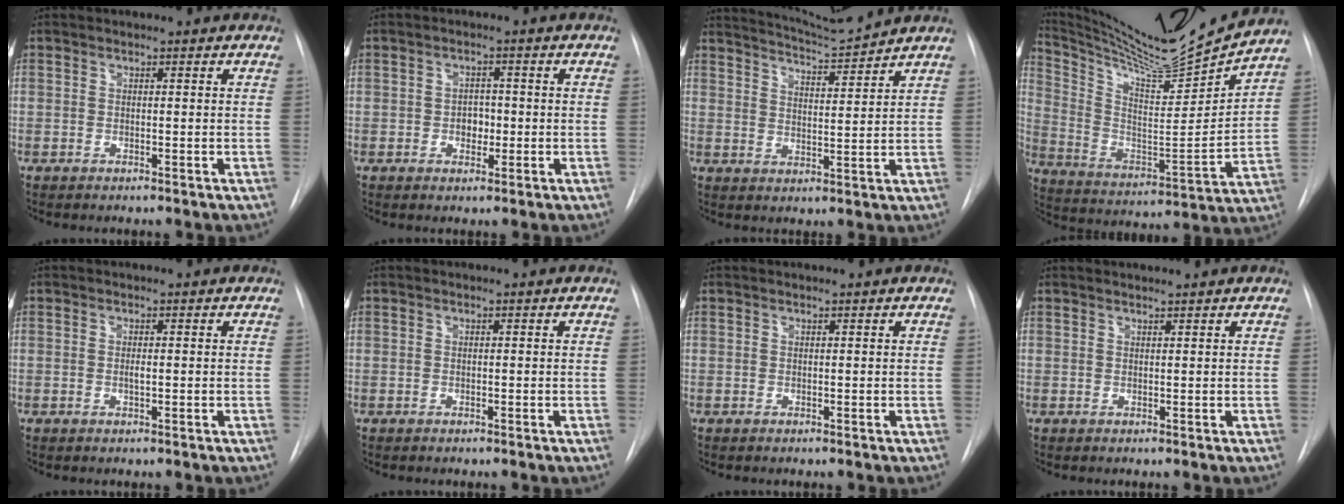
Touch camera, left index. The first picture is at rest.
{"total": 2.5, "force": [-1.2, 1.7, 1.4], "torque": [-0.016, -0.001, -0.015]}
{"total": 7.2, "force": [7.0, -1.4, 0.9], "torque": [-0.027, -0.014, 0.122]}
{"total": 19.3, "force": [17.9, -0.3, 7.1], "torque": [-0.142, -0.064, 0.288]}
{"total": 0.9, "force": [-0.7, 0.0, 0.6], "torque": [-0.013, -0.005, -0.009]}
{"total": 0.0}
{"total": 0.0}
{"total": 0.7, "force": [0.6, -0.4, 0.0], "torque": [0.001, 0.002, 0.018]}